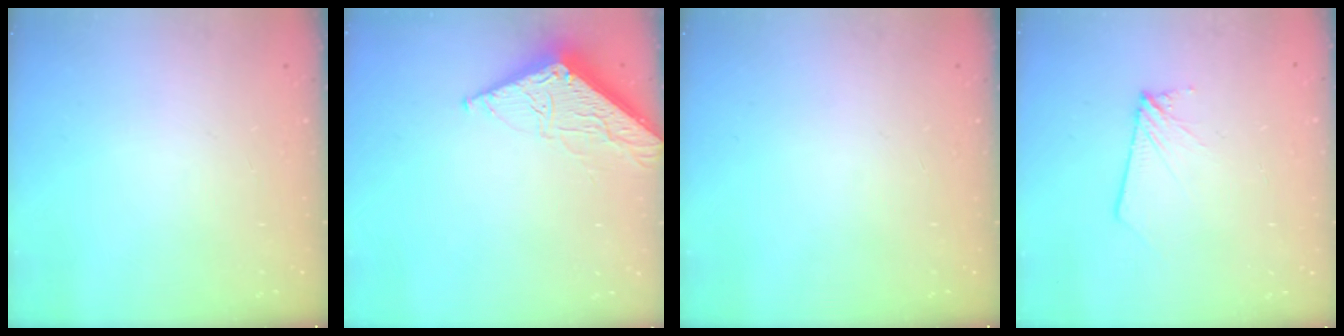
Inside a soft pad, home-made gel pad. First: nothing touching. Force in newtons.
{"total": 6.4, "press": 6.4, "slide": 0.8}
{"total": 0.0}
{"total": 2.6, "press": 2.6, "slide": 0.2}